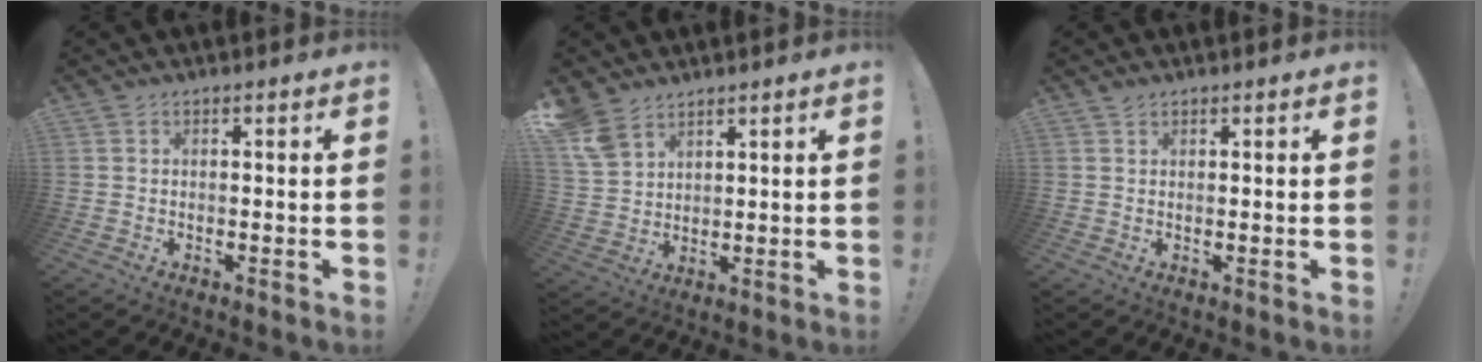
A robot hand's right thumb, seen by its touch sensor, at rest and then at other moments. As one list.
[{"total": 7.8, "force": [5.8, 4.2, 3.0], "torque": [-0.065, -0.029, 0.119]}, {"total": 1.1, "force": [1.0, 0.5, 0.3], "torque": [-0.001, -0.002, 0.018]}]